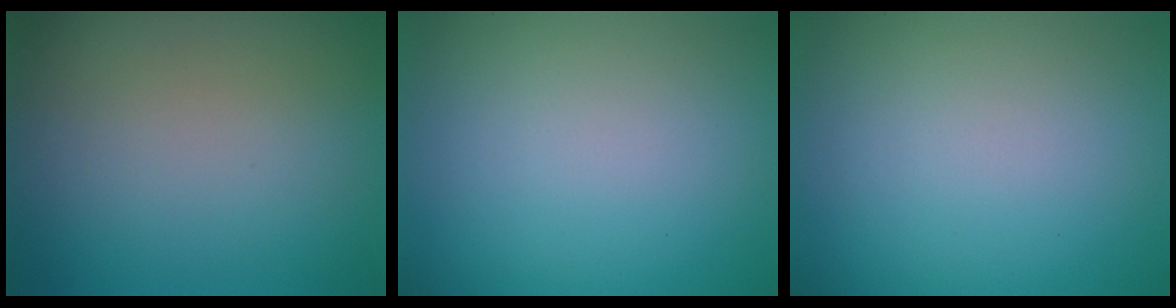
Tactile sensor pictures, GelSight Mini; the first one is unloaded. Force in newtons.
{"total": 0.0}
{"total": 0.0}